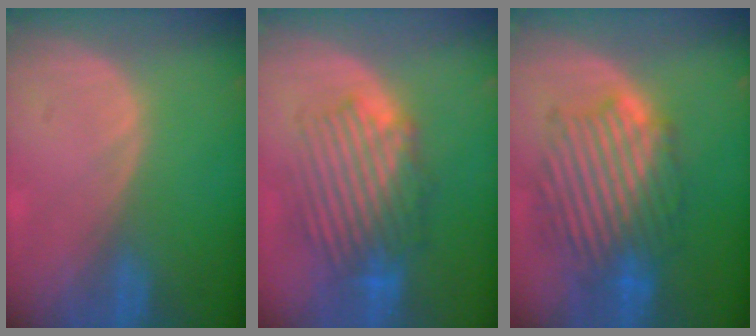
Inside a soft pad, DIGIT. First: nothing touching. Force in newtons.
{"total": 8.9, "press": 8.6, "slide": 2.4}
{"total": 10.0, "press": 10.0, "slide": 0.5}